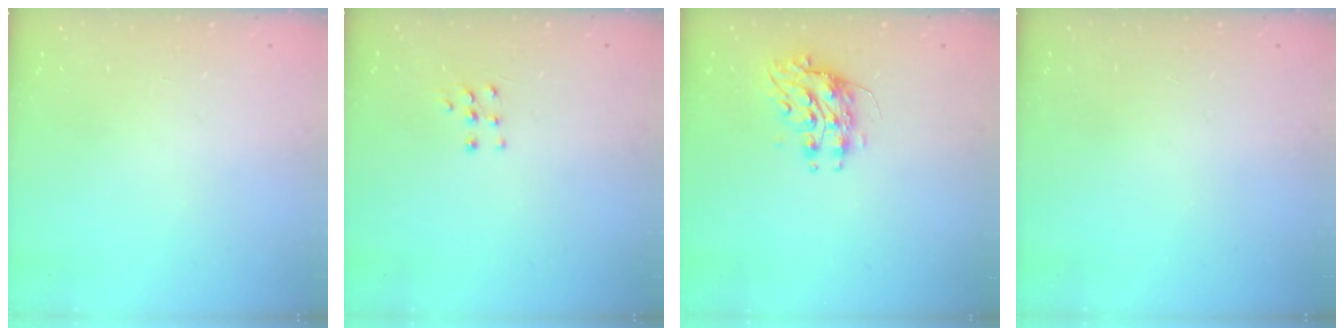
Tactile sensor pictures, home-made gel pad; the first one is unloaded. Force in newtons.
{"total": 3.3, "press": 3.3, "slide": 0.5}
{"total": 8.1, "press": 8.1, "slide": 0.2}
{"total": 0.0}